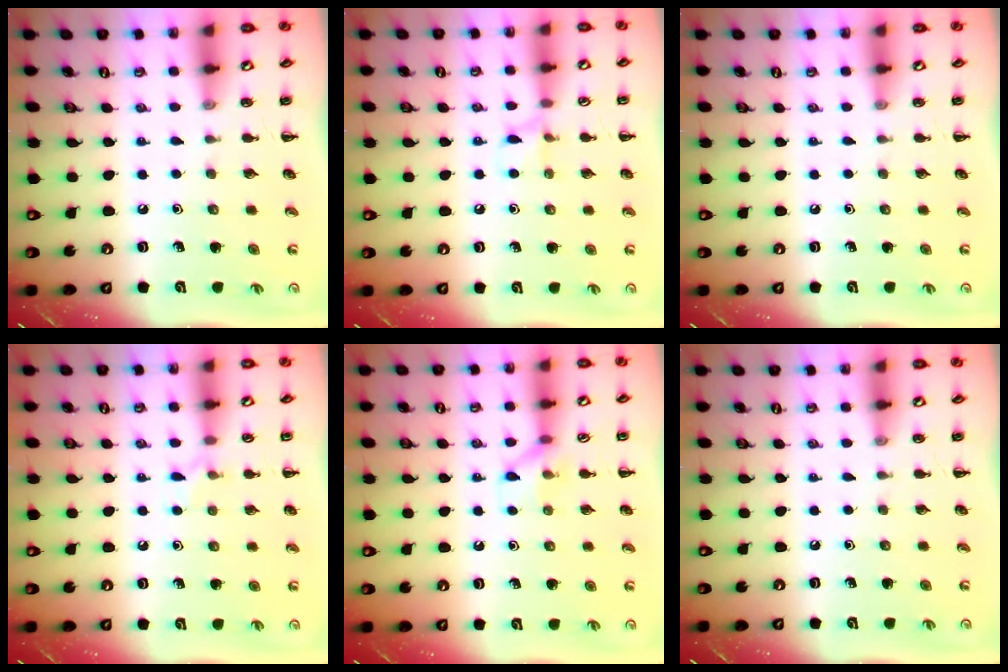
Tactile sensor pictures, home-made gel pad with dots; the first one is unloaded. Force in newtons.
{"total": 5.3, "press": 5.1, "slide": 1.4}
{"total": 0.0}
{"total": 5.9, "press": 5.6, "slide": 1.9}
{"total": 6.9, "press": 6.8, "slide": 0.9}
{"total": 0.0}